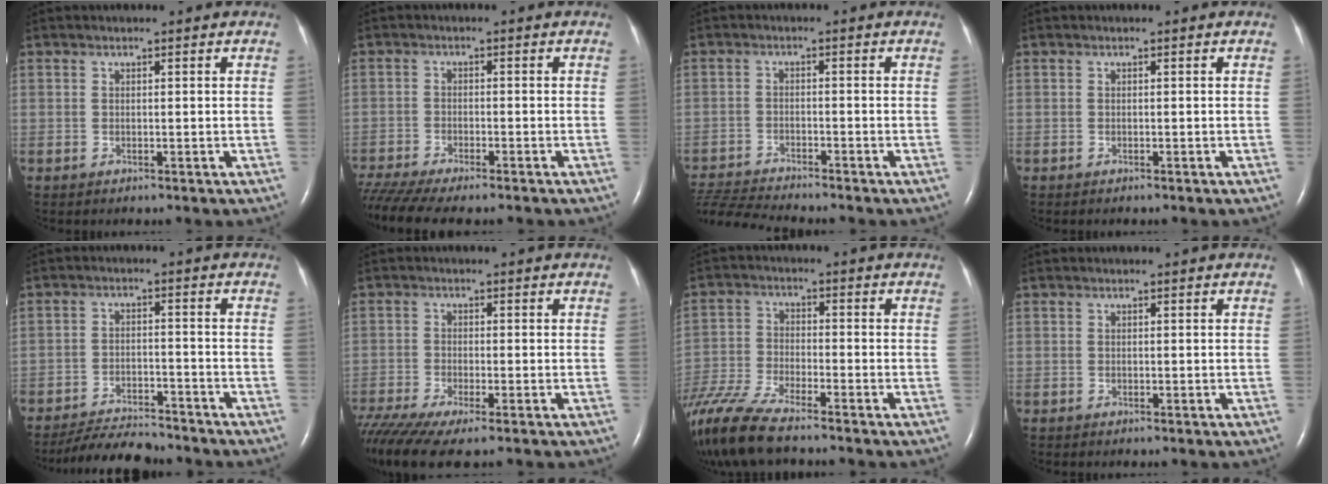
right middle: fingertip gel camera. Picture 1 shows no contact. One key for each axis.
{"total": 10.9, "fx": -9.5, "fy": 1.4, "fz": 5.2, "tx": -0.087, "ty": -0.010, "tz": -0.149}
{"total": 8.5, "fx": -8.2, "fy": -0.4, "fz": 2.1, "tx": -0.042, "ty": -0.009, "tz": -0.146}
{"total": 0.0}
{"total": 9.1, "fx": -8.6, "fy": 1.4, "fz": 2.5, "tx": -0.038, "ty": -0.012, "tz": -0.141}
{"total": 9.2, "fx": -7.0, "fy": 1.1, "fz": 5.8, "tx": -0.108, "ty": -0.016, "tz": -0.122}
{"total": 12.6, "fx": -10.5, "fy": 1.5, "fz": 6.8, "tx": -0.145, "ty": -0.029, "tz": -0.197}
{"total": 0.0}